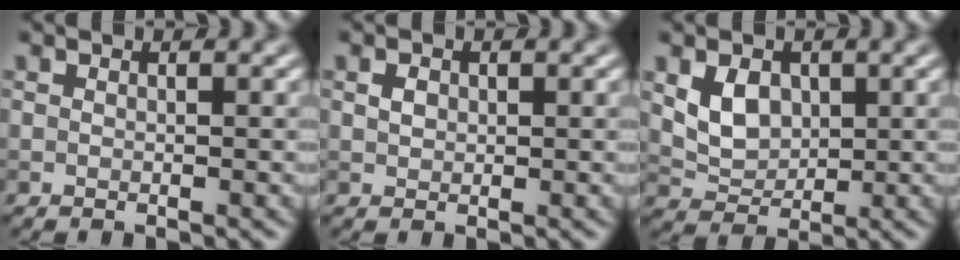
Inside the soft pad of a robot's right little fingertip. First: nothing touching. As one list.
[{"total": 1.0, "force": [0.1, 0.9, 0.5], "torque": [-0.012, 0.001, 0.001]}, {"total": 3.4, "force": [0.7, 2.6, 2.1], "torque": [-0.043, -0.004, 0.016]}]